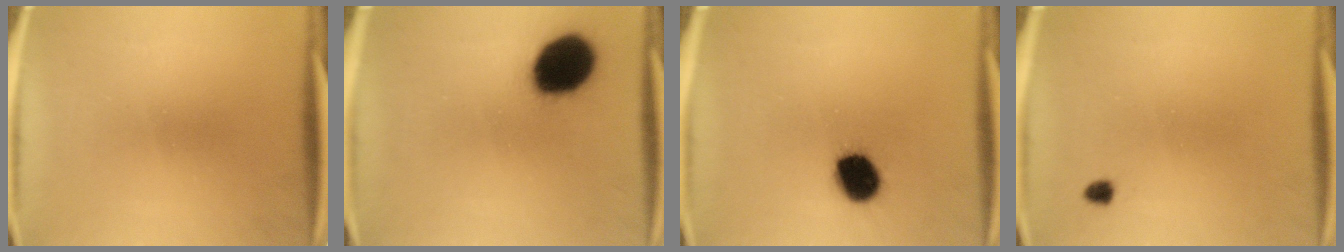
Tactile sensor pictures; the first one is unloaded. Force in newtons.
{"total": 17.3}
{"total": 10.5}
{"total": 1.2}